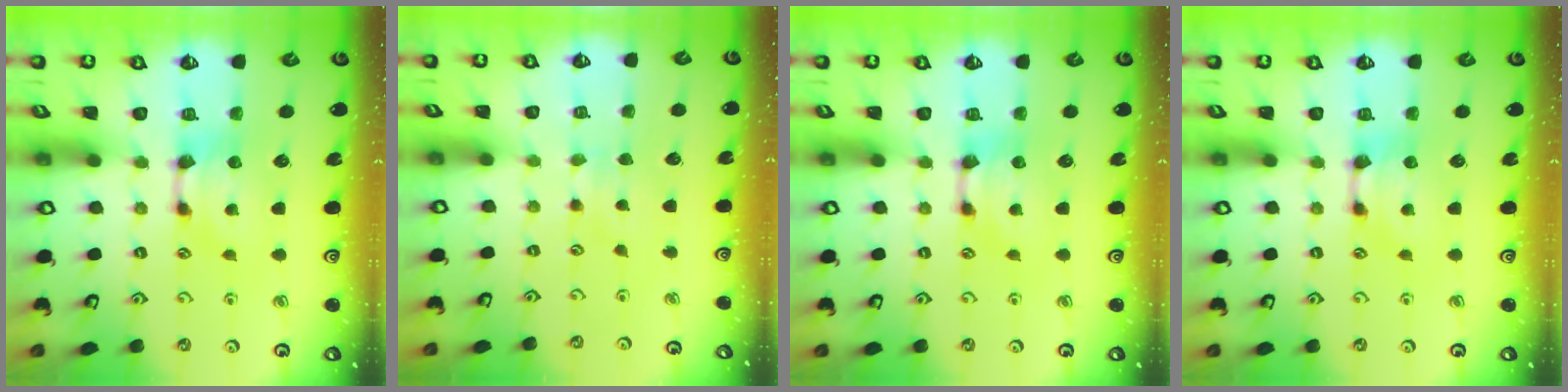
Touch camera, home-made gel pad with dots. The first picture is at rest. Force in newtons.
{"total": 2.4, "press": 2.3, "slide": 0.5}
{"total": 0.0}
{"total": 0.0}